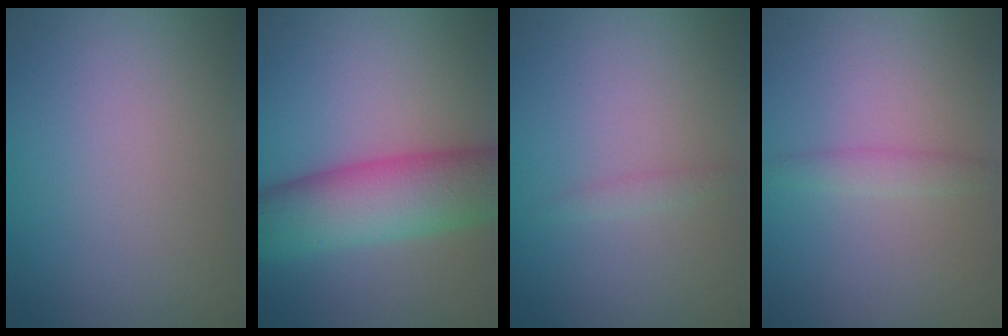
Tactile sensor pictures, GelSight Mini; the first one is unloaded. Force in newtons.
{"total": 8.7, "press": 8.7, "slide": 0.3}
{"total": 0.7, "press": 0.7, "slide": 0.1}
{"total": 1.4, "press": 1.4, "slide": 0.0}